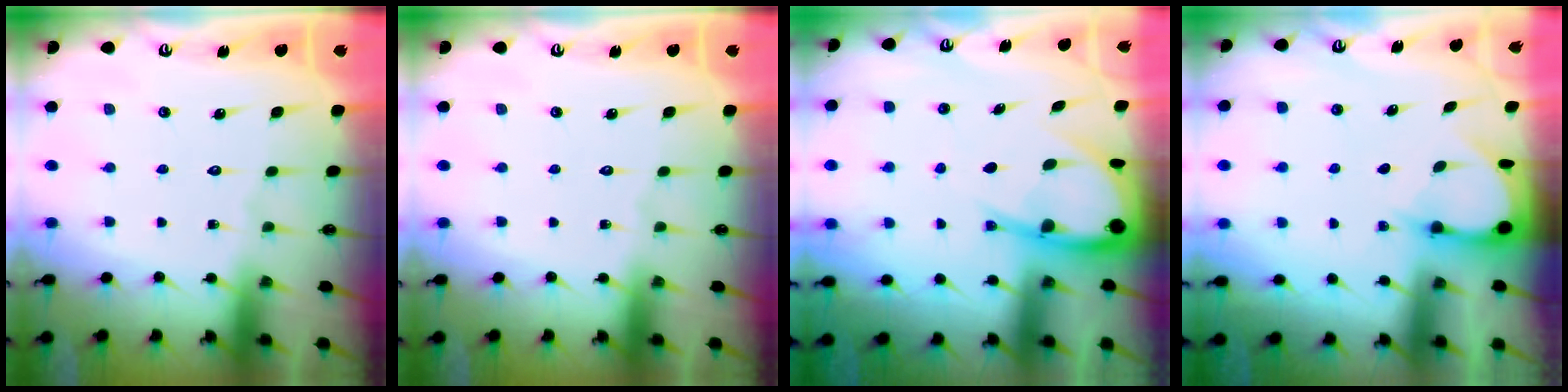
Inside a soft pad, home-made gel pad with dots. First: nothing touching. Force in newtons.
{"total": 0.0}
{"total": 10.7, "press": 10.7, "slide": 1.3}
{"total": 3.4, "press": 3.4, "slide": 0.3}